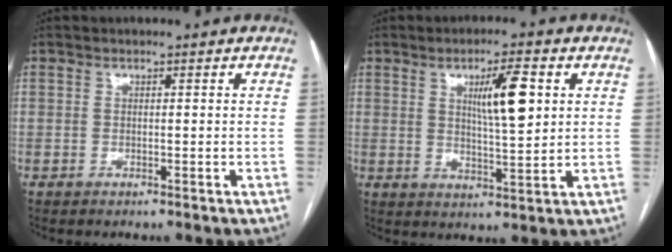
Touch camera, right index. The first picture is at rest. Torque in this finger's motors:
{"motor_torque": [0.31, 0.07, 0.39, 0.12]}